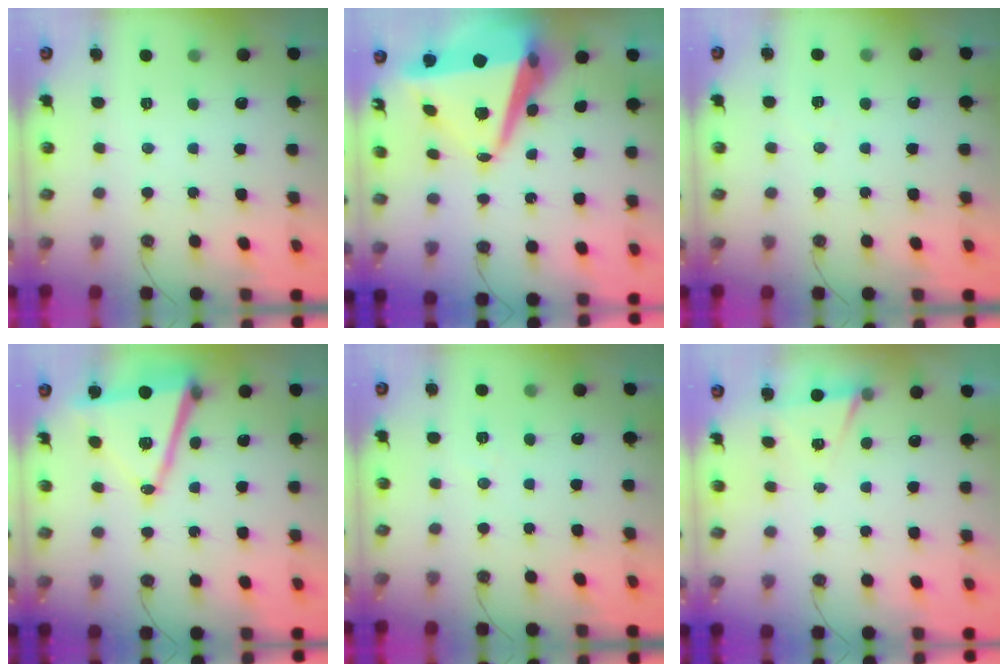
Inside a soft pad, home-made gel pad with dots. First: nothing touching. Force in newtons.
{"total": 16.3, "press": 16.0, "slide": 2.9}
{"total": 3.9, "press": 3.7, "slide": 1.0}
{"total": 14.3, "press": 13.8, "slide": 3.9}
{"total": 5.3, "press": 3.2, "slide": 4.3}
{"total": 5.1, "press": 2.4, "slide": 4.5}